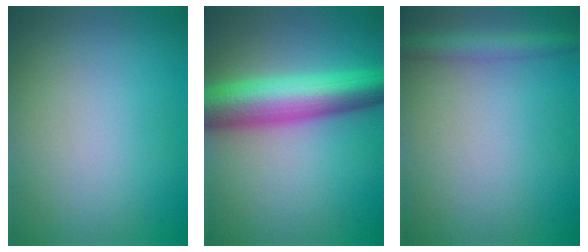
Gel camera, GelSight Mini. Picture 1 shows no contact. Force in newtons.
{"total": 9.3, "press": 9.3, "slide": 0.2}
{"total": 2.7, "press": 2.7, "slide": 0.1}